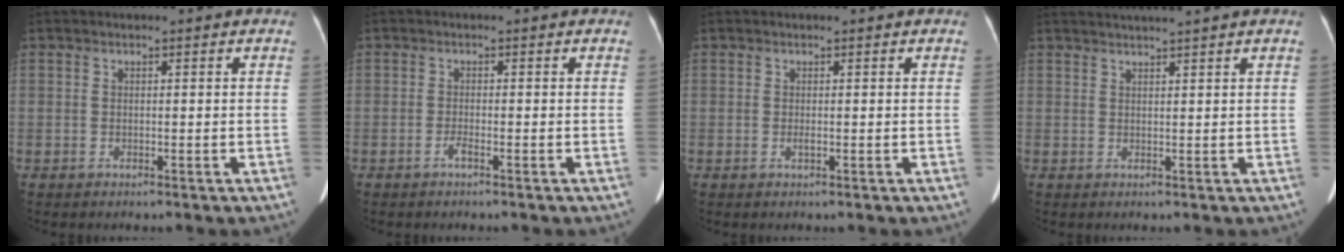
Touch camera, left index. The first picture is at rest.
{"total": 0.9, "force": [-0.6, -0.1, 0.6], "torque": [-0.015, -0.001, -0.013]}
{"total": 0.6, "force": [0.0, 0.1, 0.5], "torque": [-0.014, -0.001, -0.001]}
{"total": 4.3, "force": [3.7, -1.2, 1.8], "torque": [-0.023, 0.014, 0.057]}